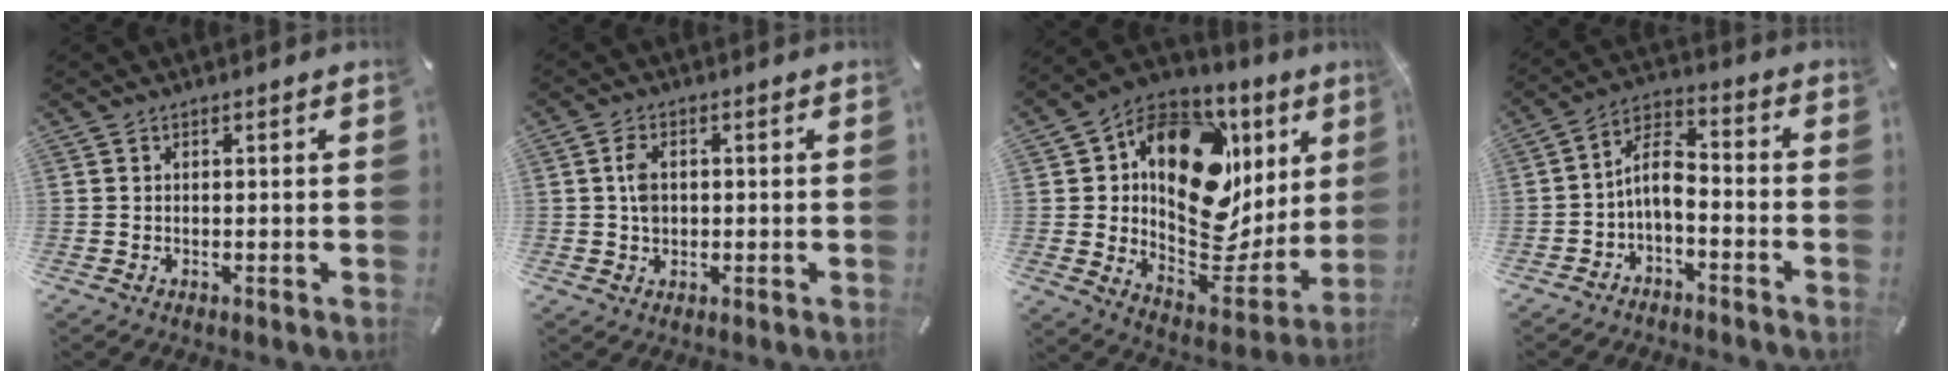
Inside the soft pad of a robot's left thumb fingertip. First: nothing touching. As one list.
[{"total": 3.8, "force": [0.4, 2.6, 2.7], "torque": [-0.056, 0.008, 0.006]}, {"total": 19.8, "force": [7.1, 13.4, 12.7], "torque": [-0.179, -0.056, 0.121]}, {"total": 8.1, "force": [-2.4, 4.2, 6.5], "torque": [-0.130, 0.010, -0.044]}]